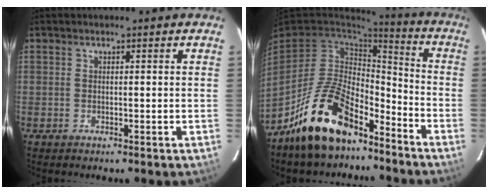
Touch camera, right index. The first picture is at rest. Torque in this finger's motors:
{"motor_torque": [1.06, -1.08, 0.59, 0.21]}